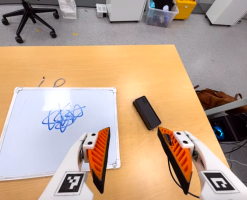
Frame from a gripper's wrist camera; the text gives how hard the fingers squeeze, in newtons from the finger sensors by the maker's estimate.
{"total": 0.0}